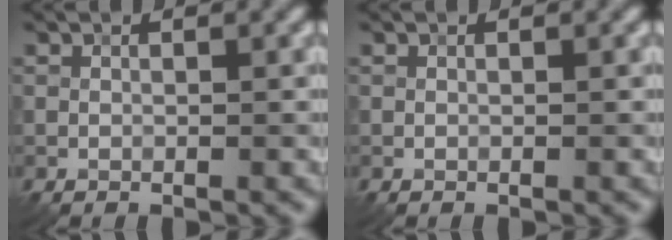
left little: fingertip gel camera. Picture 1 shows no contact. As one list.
[{"total": 0.0}]